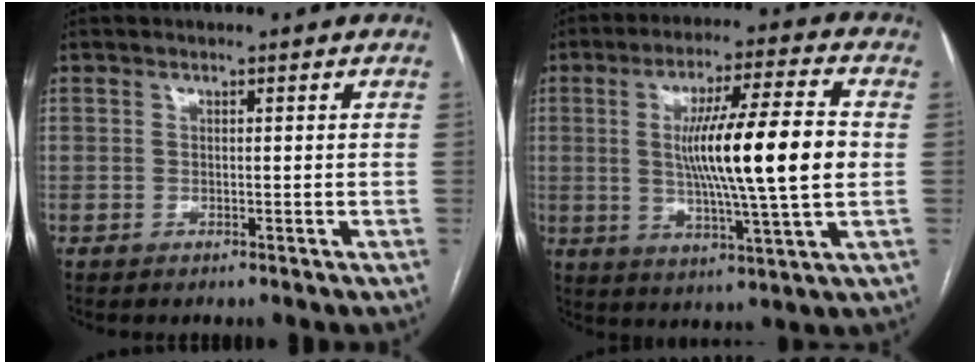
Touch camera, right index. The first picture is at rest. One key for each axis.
{"total": 15.7, "fx": 0.8, "fy": 0.4, "fz": 15.7, "tx": -0.265, "ty": 0.002, "tz": 0.012}